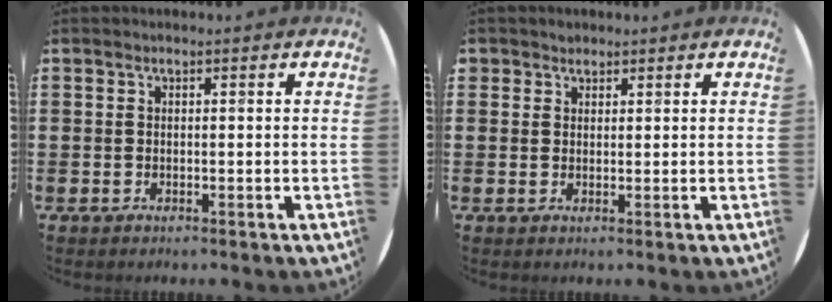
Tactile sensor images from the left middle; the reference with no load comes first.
{"total": 1.3, "force": [1.2, 0.6, -0.1], "torque": [0.000, 0.003, 0.023]}